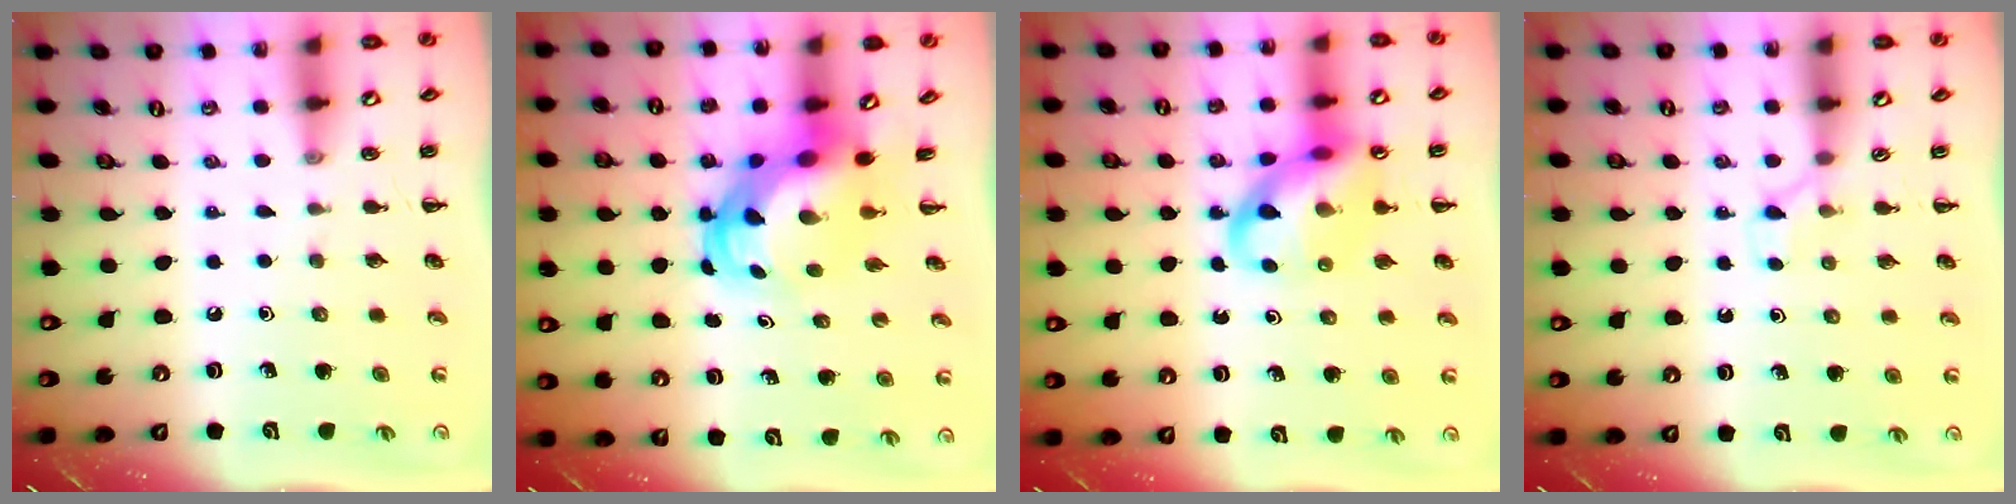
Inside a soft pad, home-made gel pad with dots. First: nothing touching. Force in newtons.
{"total": 6.3, "press": 6.1, "slide": 1.8}
{"total": 14.4, "press": 14.2, "slide": 2.8}
{"total": 2.5, "press": 2.3, "slide": 1.0}